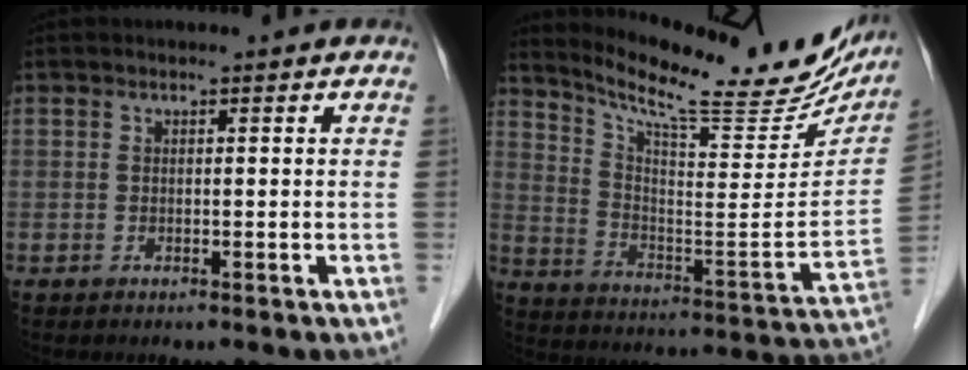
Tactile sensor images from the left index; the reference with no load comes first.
{"total": 23.7, "force": [20.7, 4.3, 10.7], "torque": [-0.169, -0.054, 0.282]}